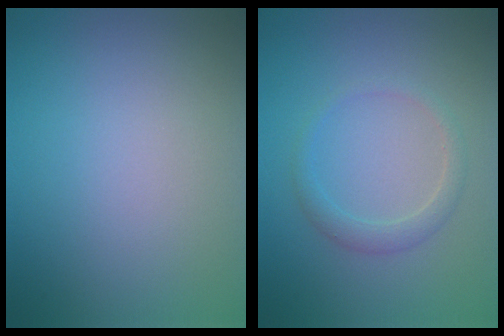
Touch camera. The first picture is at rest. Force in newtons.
{"total": 1.7, "press": 1.7, "slide": 0.2}